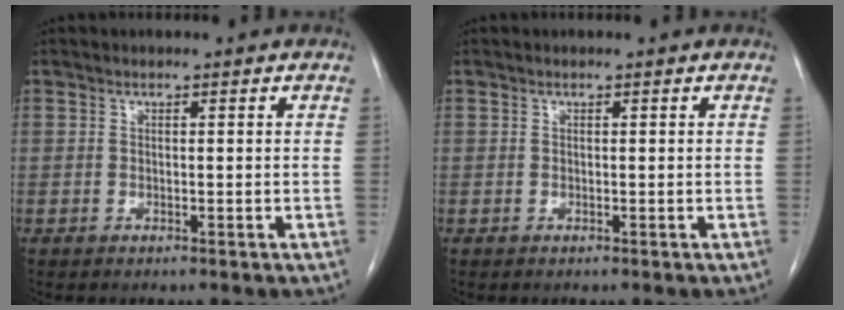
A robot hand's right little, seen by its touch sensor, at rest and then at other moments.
{"total": 0.0}